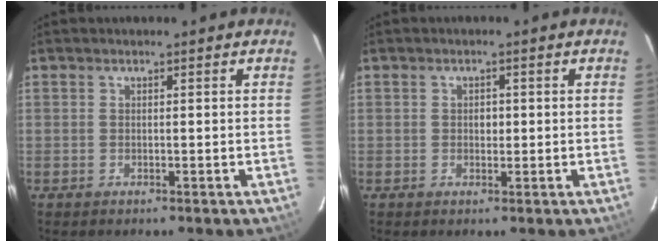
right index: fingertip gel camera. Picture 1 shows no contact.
{"total": 1.4, "force": [0.0, 1.2, 0.7], "torque": [-0.012, 0.005, -0.001]}